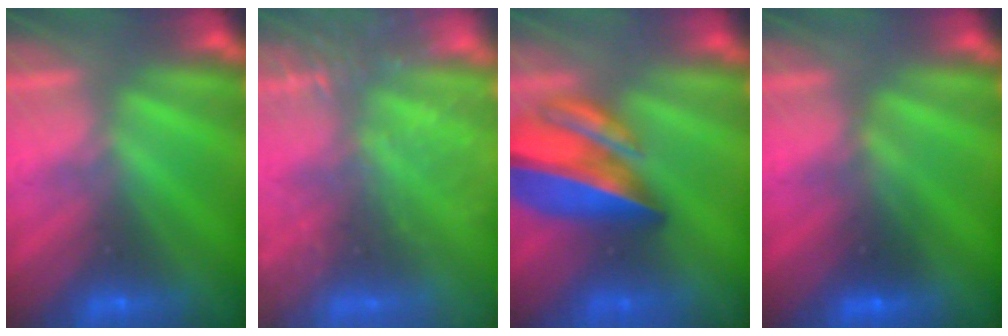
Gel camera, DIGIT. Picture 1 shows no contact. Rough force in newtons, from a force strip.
{"total": 7.4}
{"total": 7.1}
{"total": 2.6}